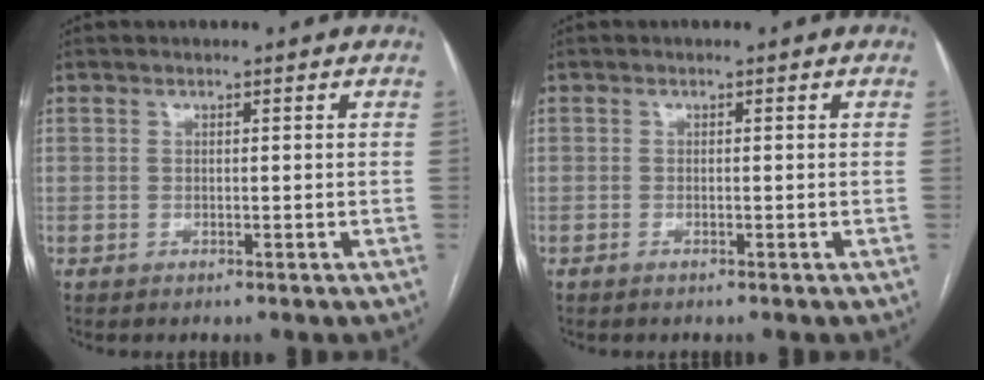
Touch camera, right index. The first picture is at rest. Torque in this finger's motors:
{"motor_torque": [-0.01, 0.00, -0.03, -0.02]}